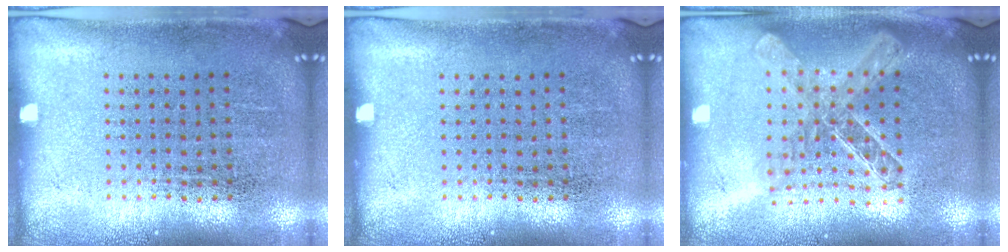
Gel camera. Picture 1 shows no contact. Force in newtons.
{"total": 0.0}
{"total": 1.9, "press": 1.7, "slide": 1.0}